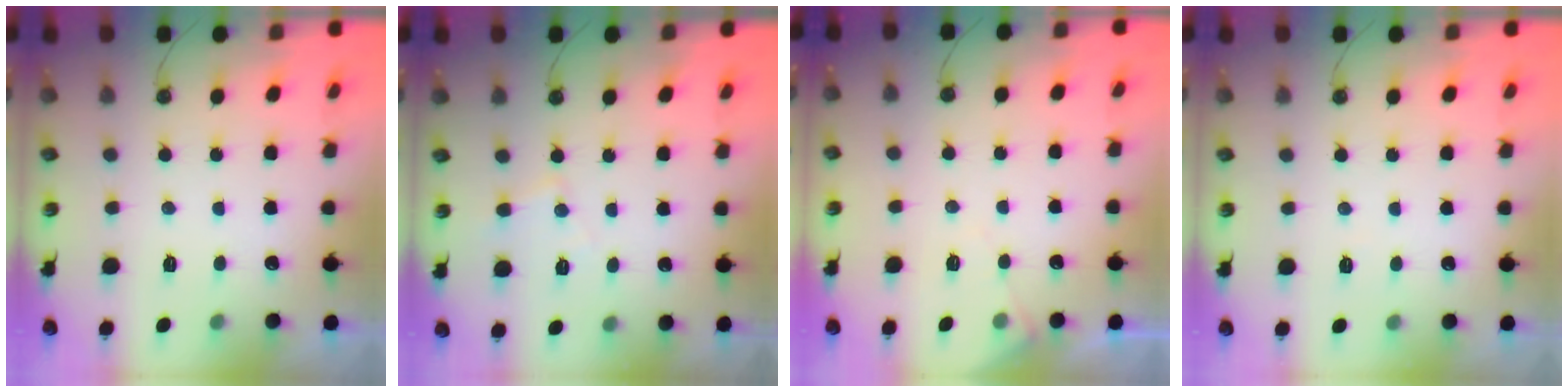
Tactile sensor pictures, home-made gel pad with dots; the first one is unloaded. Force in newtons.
{"total": 6.0, "press": 6.0, "slide": 0.6}
{"total": 5.6, "press": 5.6, "slide": 0.7}
{"total": 2.6, "press": 2.5, "slide": 0.5}